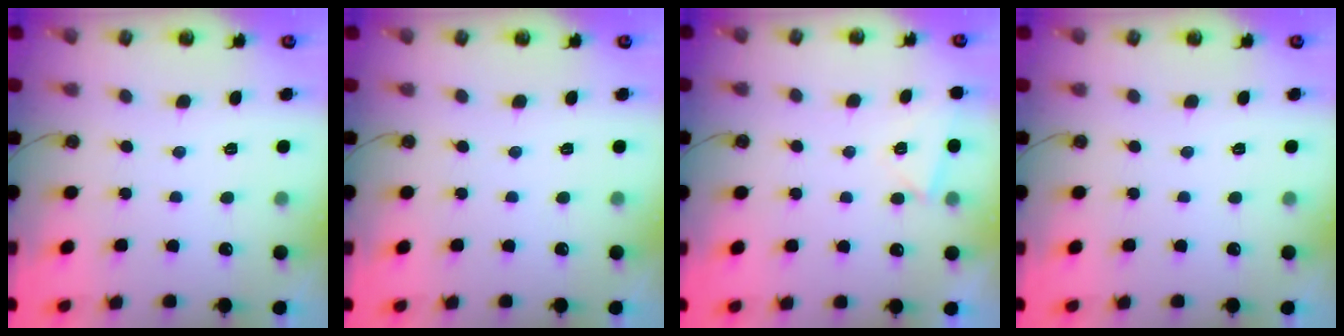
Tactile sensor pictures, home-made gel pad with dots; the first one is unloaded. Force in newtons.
{"total": 0.0}
{"total": 3.9, "press": 2.7, "slide": 2.8}
{"total": 0.0}